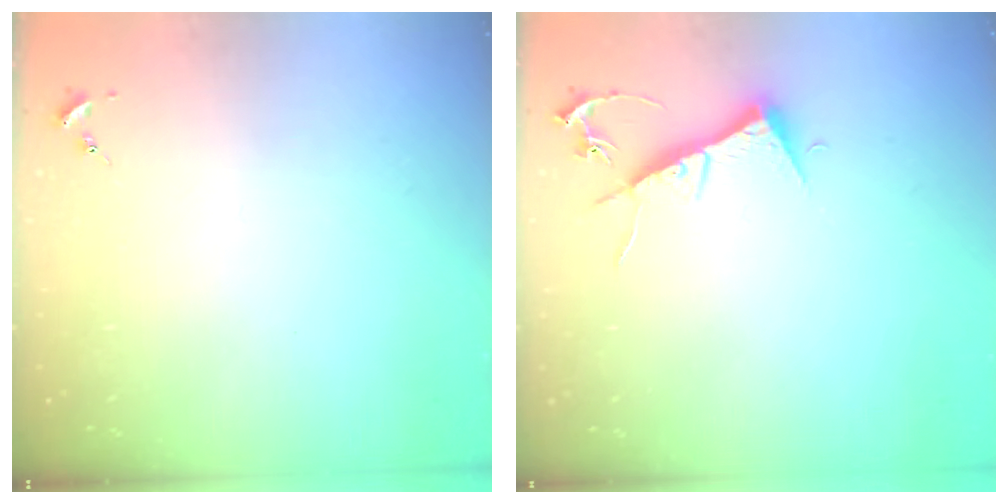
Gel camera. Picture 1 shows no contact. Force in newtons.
{"total": 9.6, "press": 9.6, "slide": 0.6}